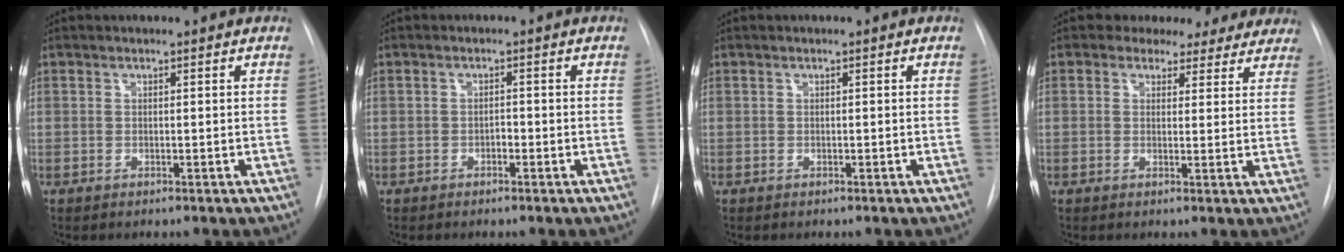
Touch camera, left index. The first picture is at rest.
{"total": 1.0, "force": [-0.6, 0.5, 0.7], "torque": [-0.007, 0.003, -0.012]}
{"total": 0.0}
{"total": 11.1, "force": [9.4, 5.5, 2.1], "torque": [0.004, 0.009, 0.085]}